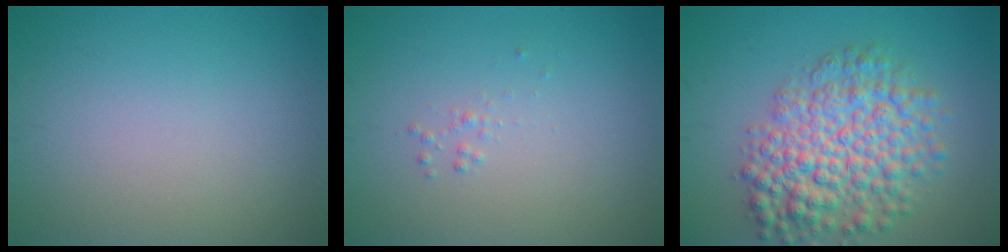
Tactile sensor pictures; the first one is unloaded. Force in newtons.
{"total": 0.5, "press": 0.5, "slide": 0.0}
{"total": 7.6, "press": 7.6, "slide": 0.2}